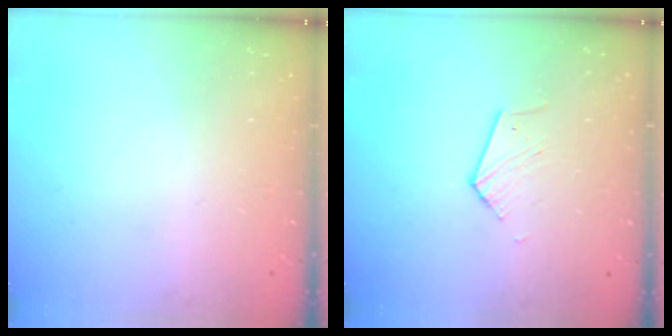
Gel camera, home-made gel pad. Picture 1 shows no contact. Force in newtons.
{"total": 3.9, "press": 3.9, "slide": 0.4}